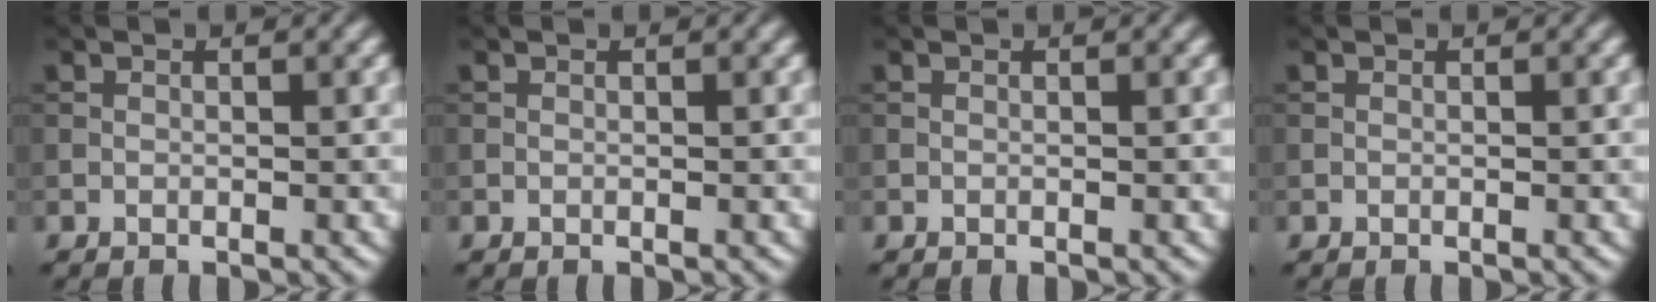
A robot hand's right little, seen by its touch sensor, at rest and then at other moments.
{"total": 0.0}
{"total": 0.0}
{"total": 0.0}